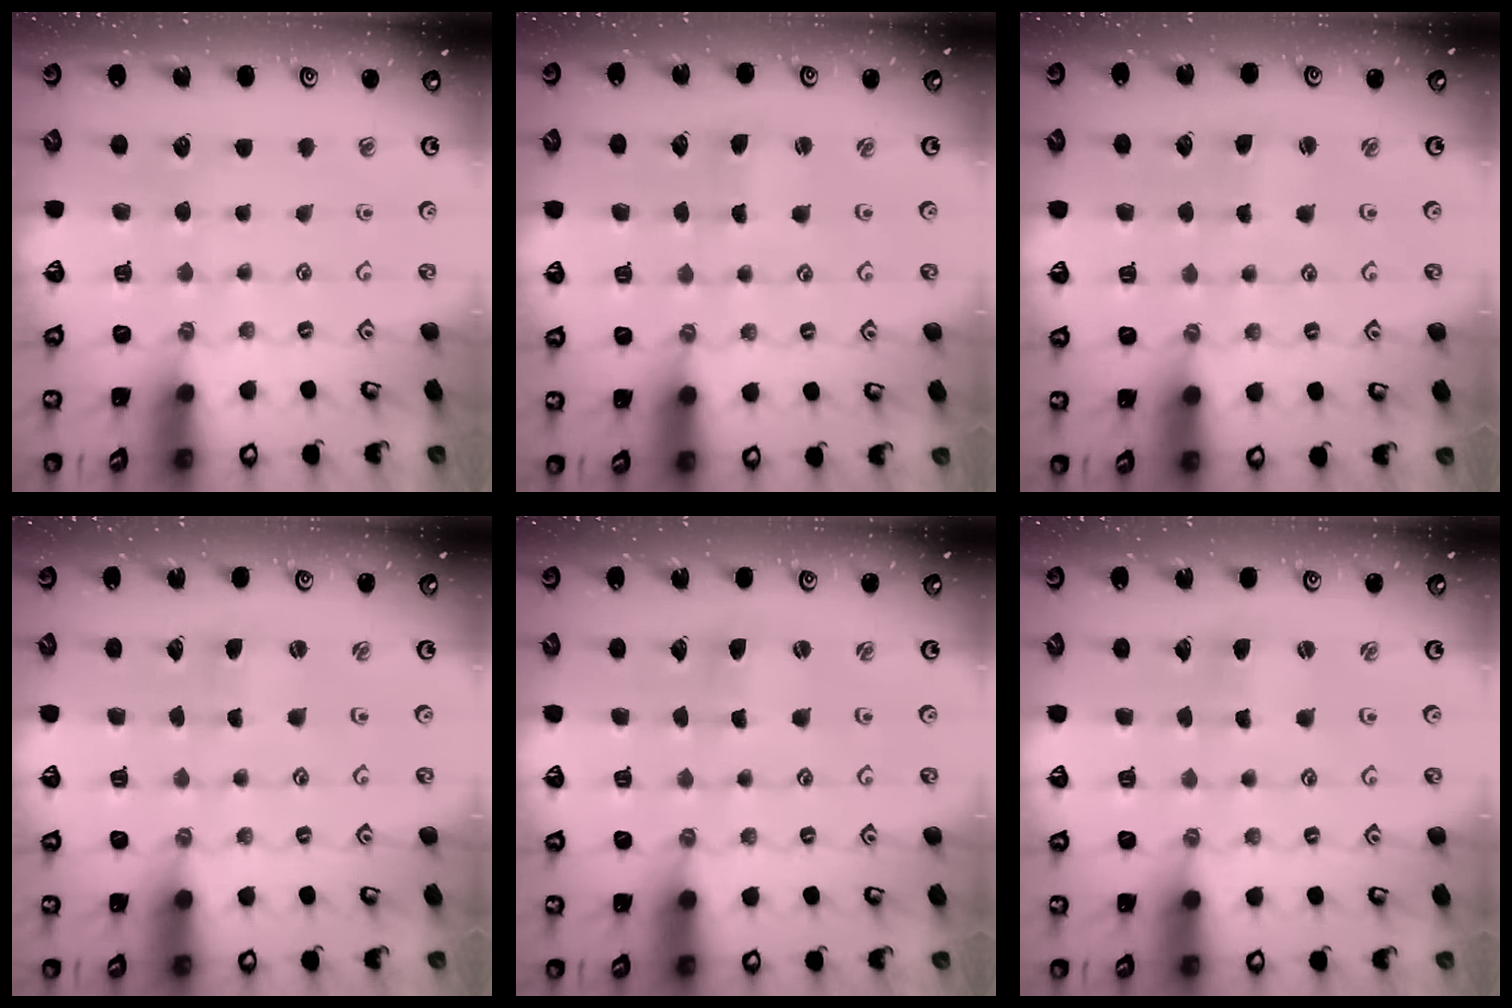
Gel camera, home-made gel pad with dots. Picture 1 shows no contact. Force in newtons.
{"total": 0.9, "press": 0.9, "slide": 0.1}
{"total": 1.9, "press": 1.9, "slide": 0.4}
{"total": 1.3, "press": 1.2, "slide": 0.3}
{"total": 1.0, "press": 1.0, "slide": 0.2}
{"total": 1.5, "press": 1.4, "slide": 0.3}